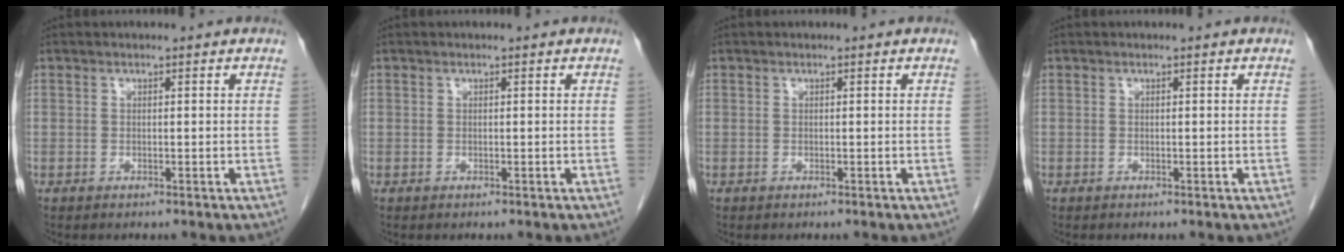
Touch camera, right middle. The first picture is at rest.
{"total": 0.0}
{"total": 0.0}
{"total": 0.0}